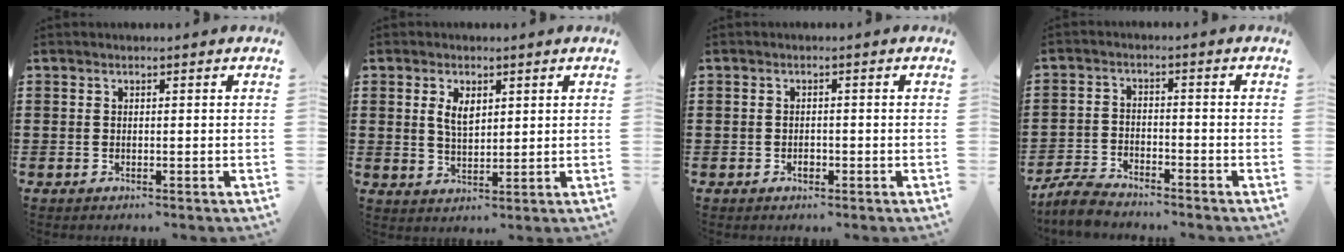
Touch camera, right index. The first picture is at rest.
{"total": 3.6, "force": [1.4, 1.8, 2.8], "torque": [-0.052, 0.002, 0.022]}
{"total": 1.2, "force": [-0.5, 0.8, 0.7], "torque": [-0.015, -0.001, -0.010]}
{"total": 4.3, "force": [-4.2, 0.6, 1.1], "torque": [-0.042, -0.002, -0.090]}